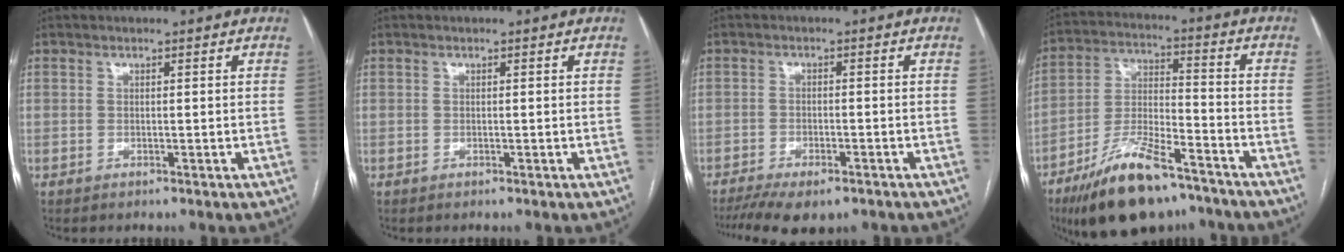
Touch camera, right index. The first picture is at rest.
{"total": 0.0}
{"total": 10.2, "force": [-7.5, 3.7, 5.8], "torque": [-0.094, -0.011, -0.112]}
{"total": 15.9, "force": [-11.3, 4.4, 10.3], "torque": [-0.208, -0.008, -0.197]}